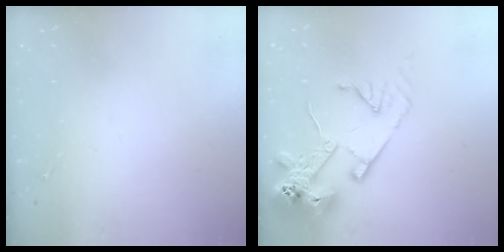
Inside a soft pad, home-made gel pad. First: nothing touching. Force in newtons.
{"total": 16.6, "press": 16.5, "slide": 2.0}